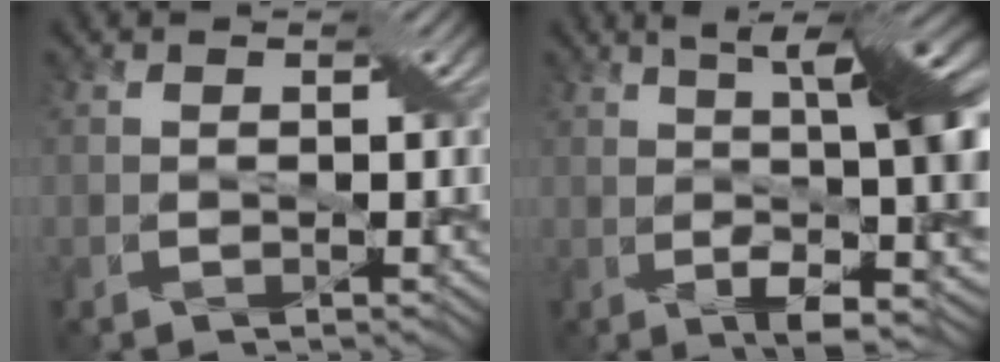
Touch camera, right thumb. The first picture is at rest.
{"total": 14.4, "force": [1.8, 3.4, 13.9], "torque": [-0.203, 0.021, 0.040]}